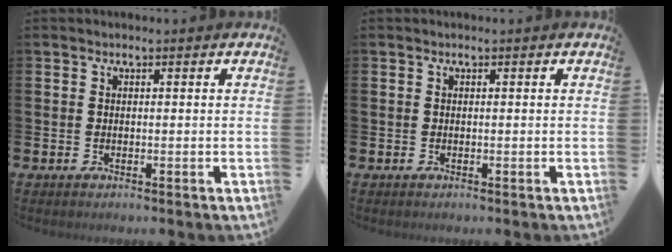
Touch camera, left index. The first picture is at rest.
{"total": 0.0}